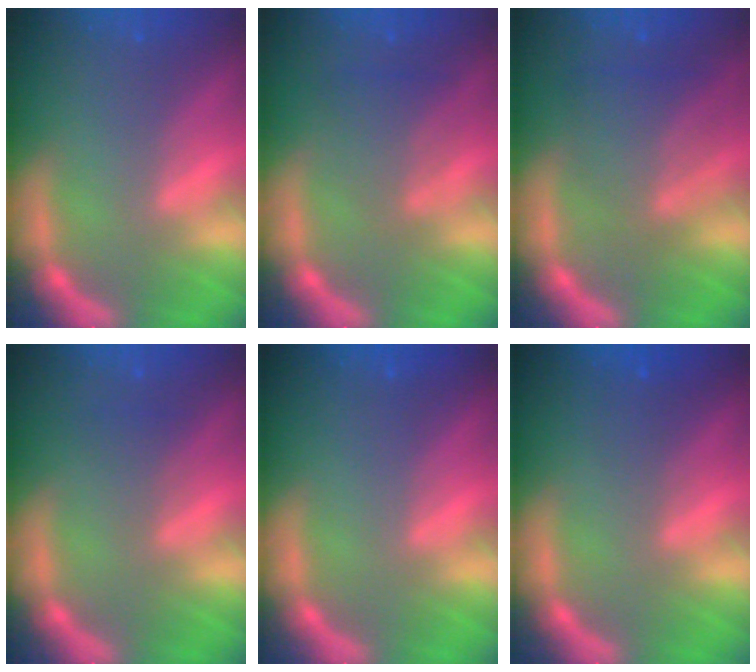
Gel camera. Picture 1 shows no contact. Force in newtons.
{"total": 3.0}
{"total": 5.0}
{"total": 1.5}
{"total": 0.0}
{"total": 1.5}